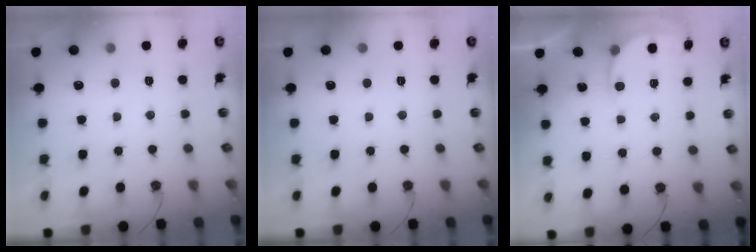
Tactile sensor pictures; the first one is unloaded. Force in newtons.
{"total": 0.0}
{"total": 2.1, "press": 2.1, "slide": 0.2}